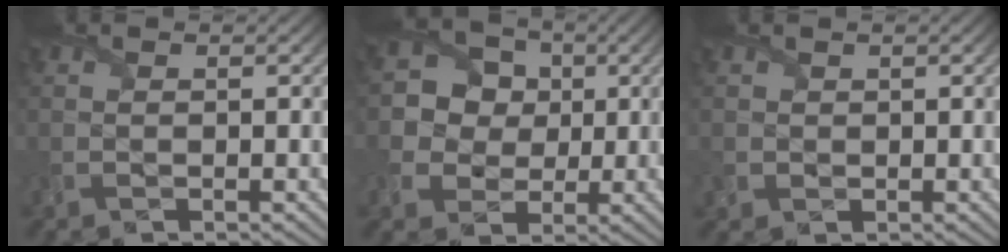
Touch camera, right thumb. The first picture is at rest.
{"total": 6.5, "force": [1.0, 5.9, 2.5], "torque": [-0.063, 0.015, 0.000]}
{"total": 1.5, "force": [0.5, 1.4, 0.1], "torque": [-0.009, -0.002, 0.007]}